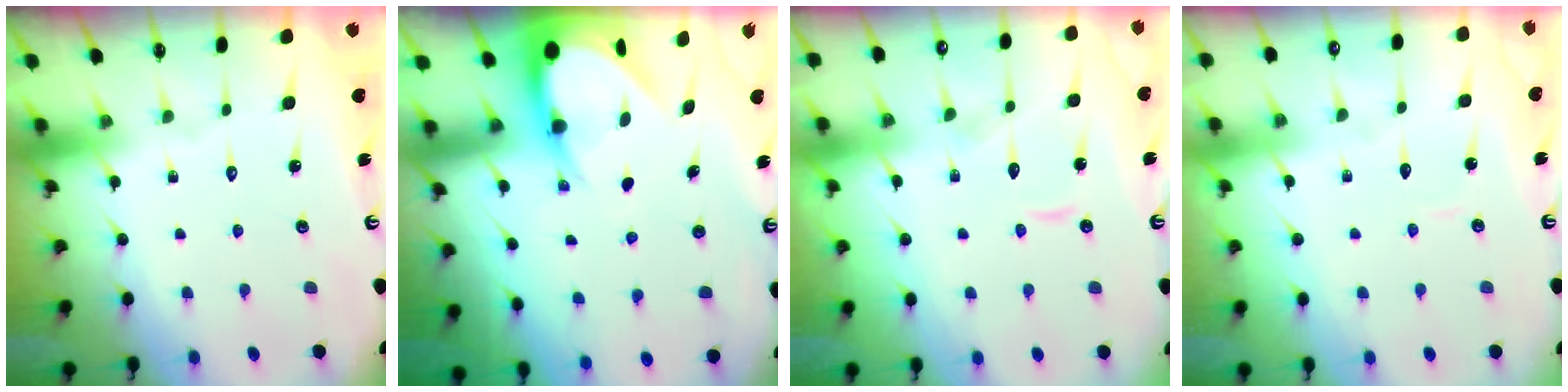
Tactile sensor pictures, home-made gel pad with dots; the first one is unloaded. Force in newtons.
{"total": 8.0, "press": 8.0, "slide": 0.6}
{"total": 7.1, "press": 7.1, "slide": 0.7}
{"total": 2.6, "press": 2.6, "slide": 0.3}